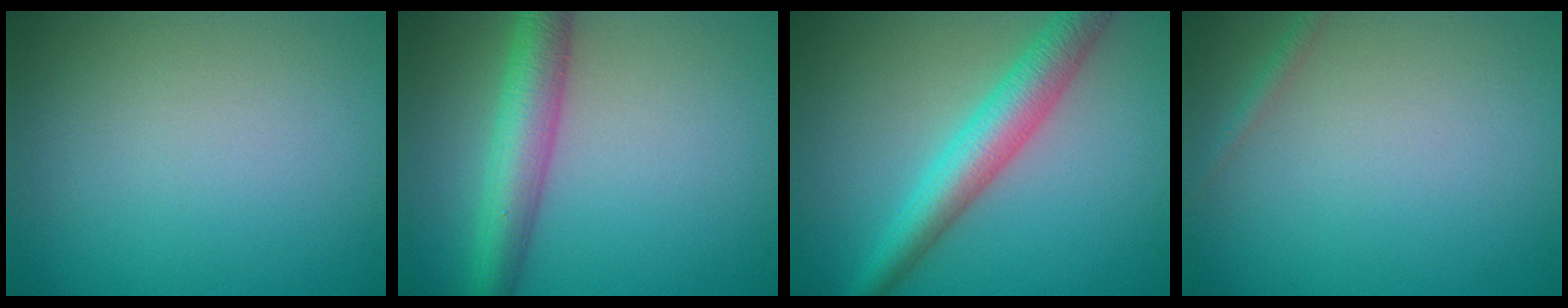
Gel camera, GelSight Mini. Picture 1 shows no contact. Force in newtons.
{"total": 5.2, "press": 5.2, "slide": 0.2}
{"total": 5.3, "press": 5.3, "slide": 0.1}
{"total": 0.8, "press": 0.7, "slide": 0.1}